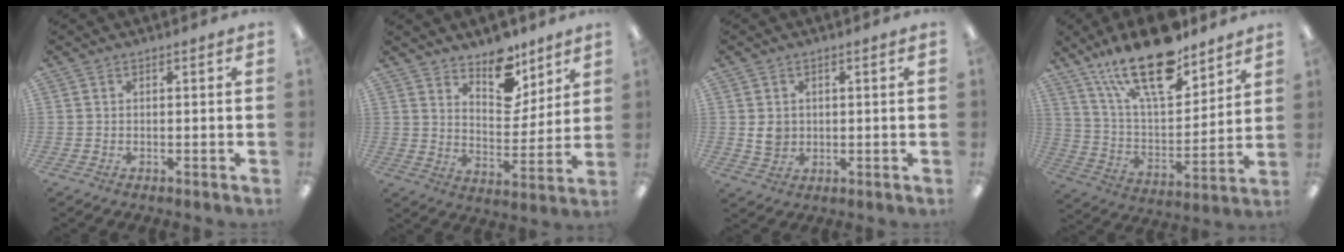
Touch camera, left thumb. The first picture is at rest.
{"total": 11.5, "force": [9.0, 5.9, 4.2], "torque": [-0.052, -0.062, 0.166]}
{"total": 4.2, "force": [0.6, 3.7, 1.9], "torque": [-0.022, 0.000, 0.009]}
{"total": 22.3, "force": [16.0, 8.4, 13.1], "torque": [-0.229, -0.090, 0.277]}